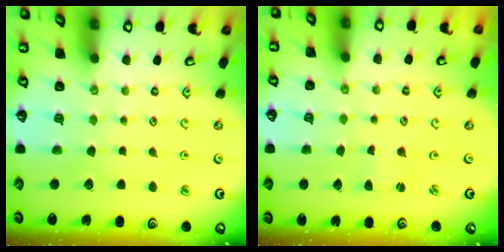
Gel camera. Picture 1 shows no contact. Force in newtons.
{"total": 0.9, "press": 0.8, "slide": 0.2}